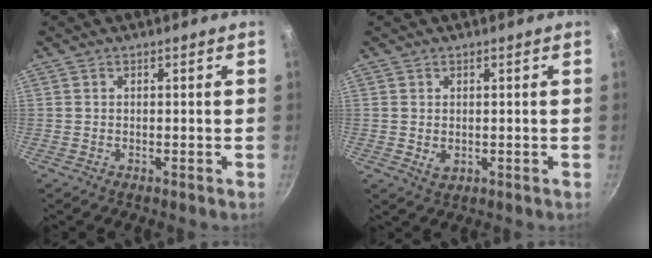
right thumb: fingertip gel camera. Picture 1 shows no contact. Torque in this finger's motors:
{"motor_torque": [-0.31, 0.19, -0.18, 0.05, -0.01]}